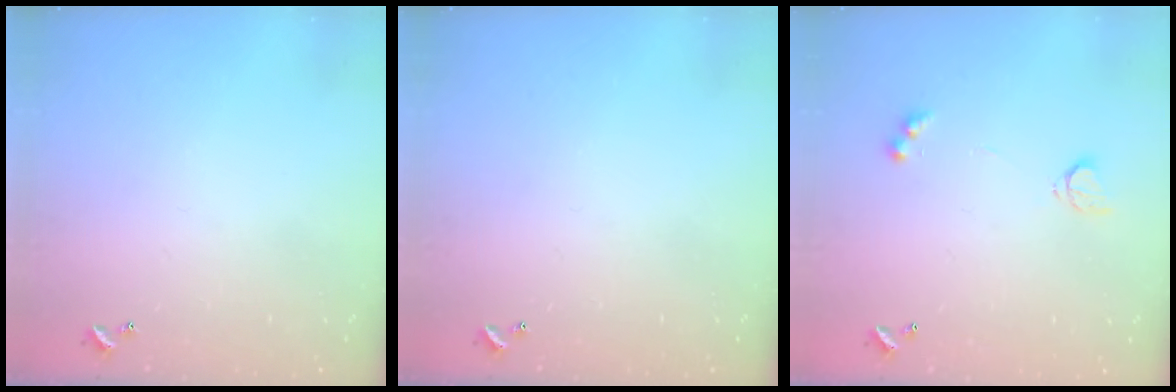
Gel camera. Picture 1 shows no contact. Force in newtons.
{"total": 0.0}
{"total": 3.7, "press": 3.6, "slide": 0.6}